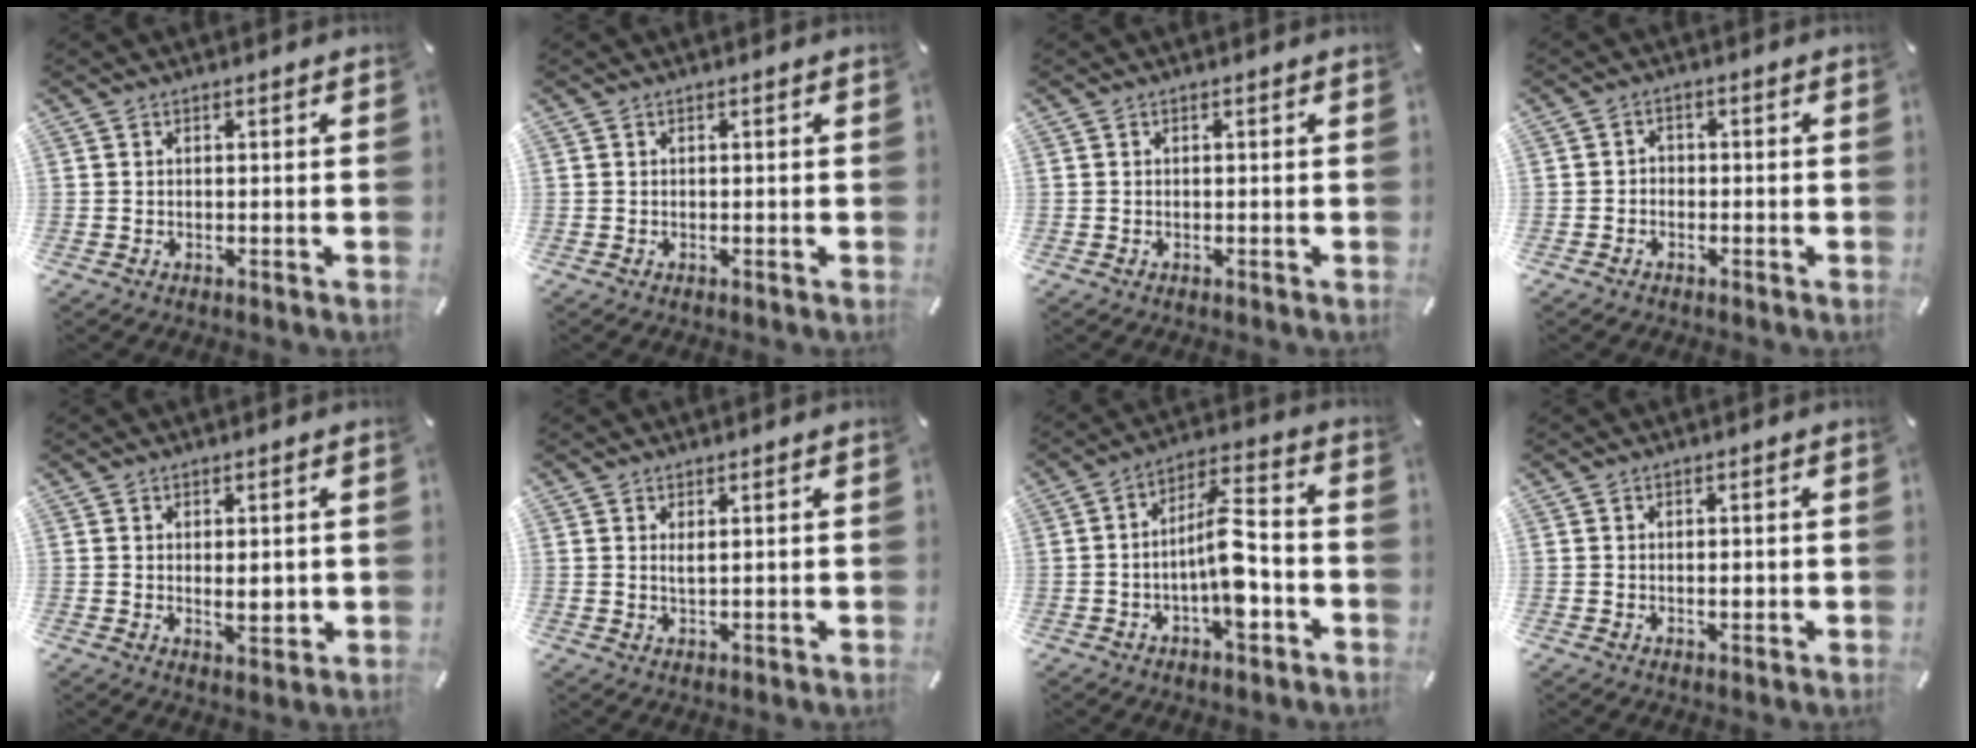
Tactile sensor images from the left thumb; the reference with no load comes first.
{"total": 0.0}
{"total": 0.0}
{"total": 2.2, "force": [-1.3, 1.7, 0.6], "torque": [-0.010, 0.012, -0.029]}
{"total": 3.9, "force": [0.7, 1.9, 3.3], "torque": [-0.049, -0.004, 0.010]}
{"total": 1.7, "force": [0.9, 0.3, 1.4], "torque": [-0.028, 0.000, 0.016]}
{"total": 12.3, "force": [-3.3, 5.0, 10.8], "torque": [-0.173, 0.014, -0.057]}
{"total": 1.2, "force": [0.0, 0.6, 1.1], "torque": [-0.012, -0.002, -0.004]}